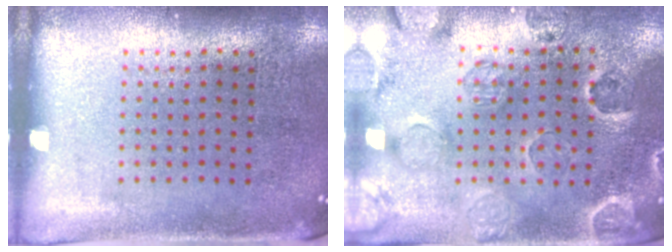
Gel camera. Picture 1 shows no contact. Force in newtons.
{"total": 2.5, "press": 2.3, "slide": 1.0}